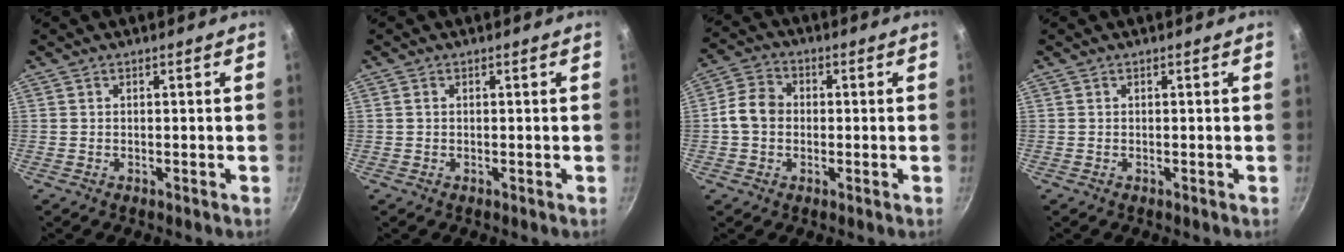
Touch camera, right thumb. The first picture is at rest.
{"total": 0.6, "force": [0.1, 0.5, 0.3], "torque": [-0.005, 0.003, 0.001]}
{"total": 6.7, "force": [-0.3, 5.5, 3.8], "torque": [-0.051, 0.017, -0.021]}
{"total": 0.0}